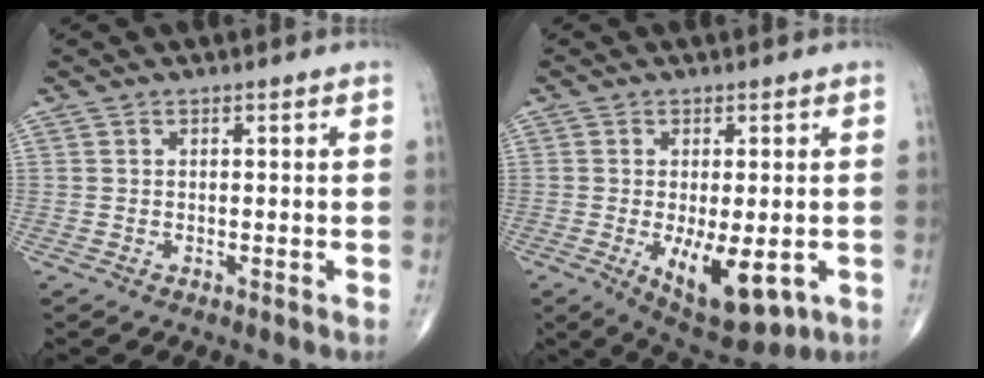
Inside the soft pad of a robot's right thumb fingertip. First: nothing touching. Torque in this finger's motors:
{"motor_torque": [1.22, 1.09, 0.18, -0.27, 0.31]}